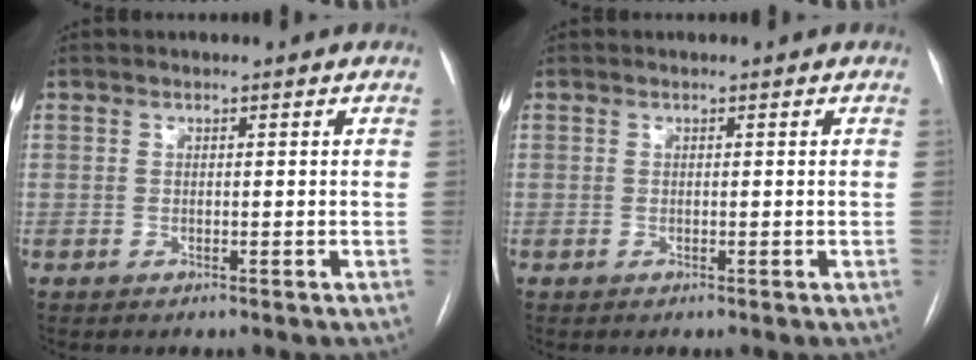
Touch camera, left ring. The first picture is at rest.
{"total": 0.0}